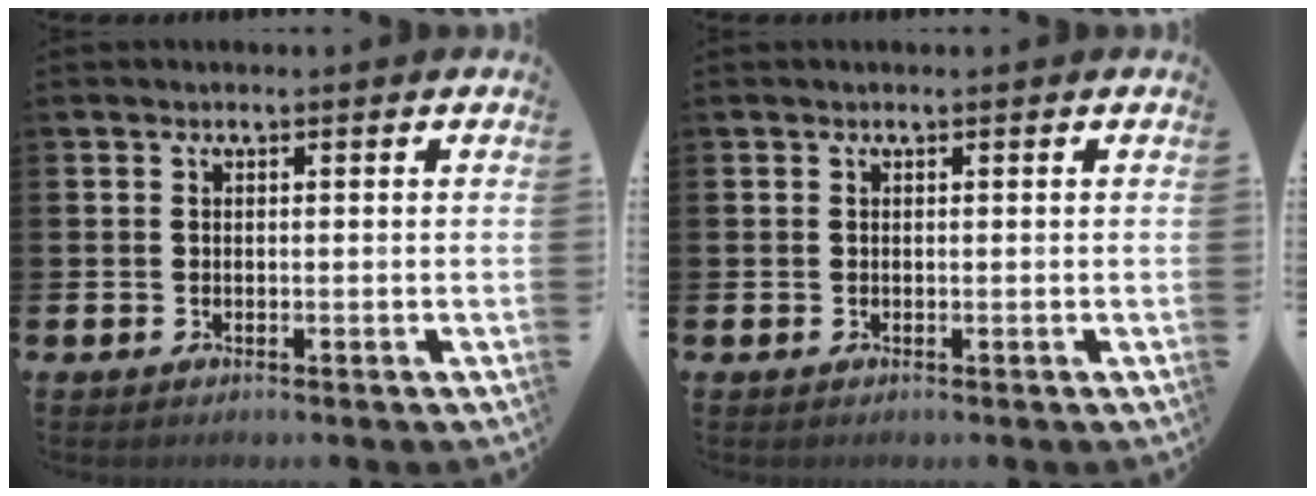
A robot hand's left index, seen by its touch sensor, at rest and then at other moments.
{"total": 0.0}